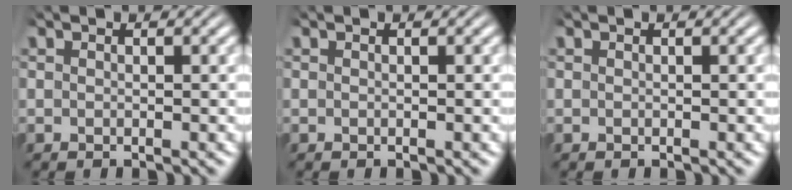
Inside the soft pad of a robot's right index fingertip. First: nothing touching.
{"total": 0.0}
{"total": 0.0}